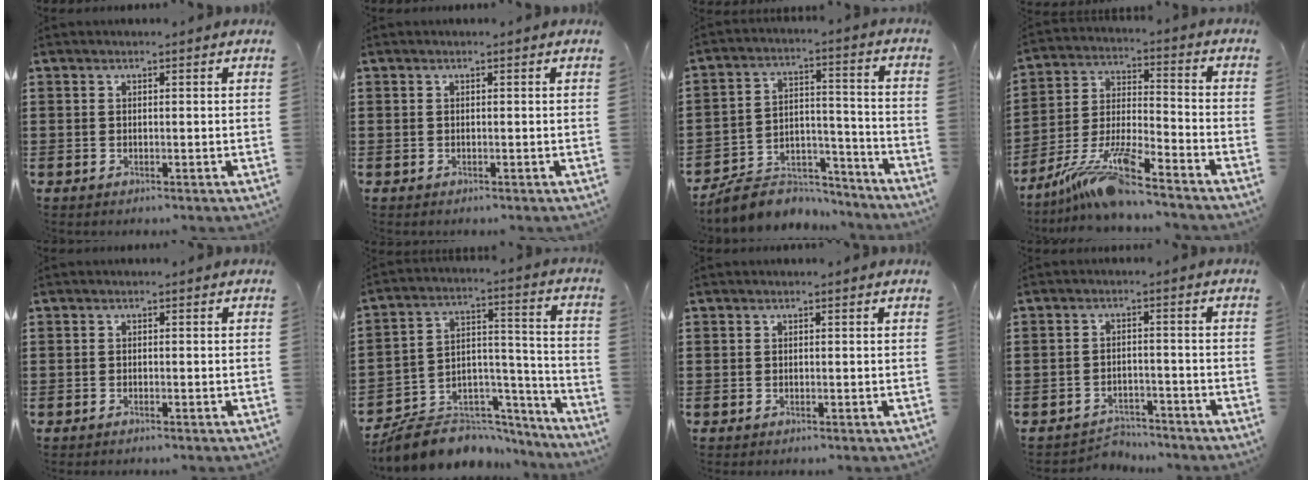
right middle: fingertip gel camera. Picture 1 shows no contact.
{"total": 0.0}
{"total": 7.2, "force": [-6.7, 2.5, 1.3], "torque": [-0.028, 0.018, -0.132]}
{"total": 11.3, "force": [-9.4, 0.7, 6.2], "torque": [-0.138, -0.001, -0.189]}
{"total": 0.5, "force": [-0.4, -0.1, 0.3], "torque": [-0.008, -0.003, -0.007]}
{"total": 7.7, "force": [-7.0, 2.9, 1.4], "torque": [-0.029, 0.011, -0.134]}
{"total": 0.0}
{"total": 3.3, "force": [-3.3, 0.6, -0.1], "torque": [-0.006, 0.001, -0.071]}